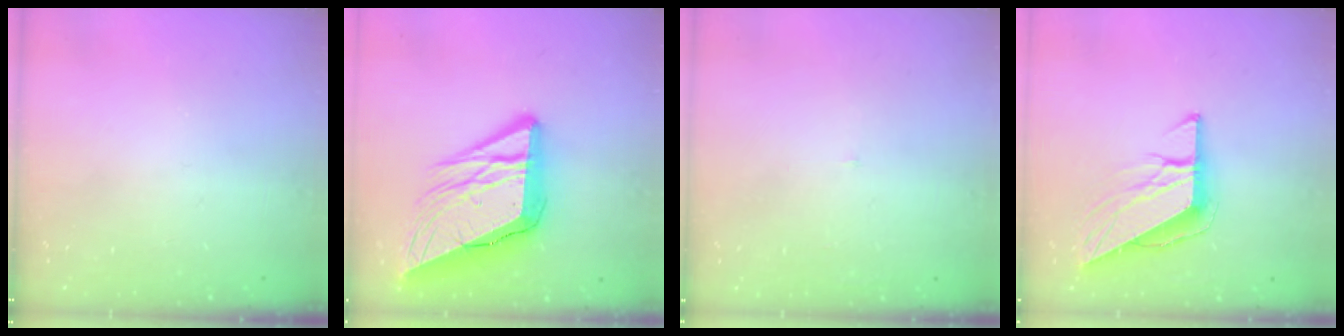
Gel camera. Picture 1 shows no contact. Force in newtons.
{"total": 18.2, "press": 18.0, "slide": 2.6}
{"total": 2.0, "press": 2.0, "slide": 0.1}
{"total": 9.4, "press": 9.4, "slide": 1.0}